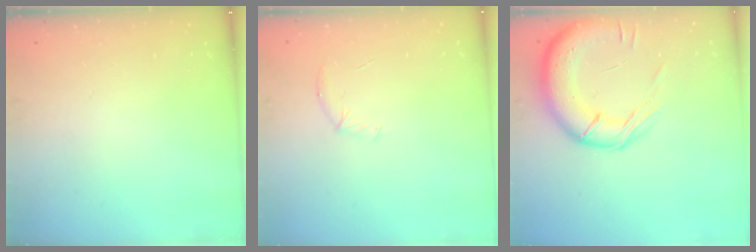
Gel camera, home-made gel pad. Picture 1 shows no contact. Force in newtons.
{"total": 5.5, "press": 5.3, "slide": 1.4}
{"total": 18.4, "press": 18.0, "slide": 3.7}